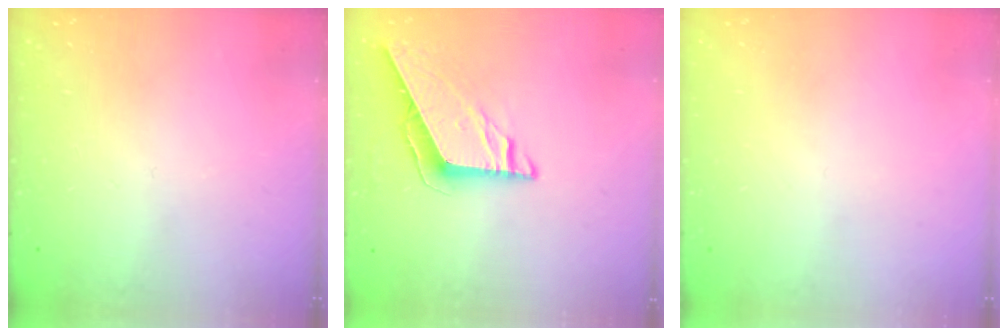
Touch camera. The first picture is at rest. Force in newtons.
{"total": 7.6, "press": 7.6, "slide": 0.2}
{"total": 0.0}